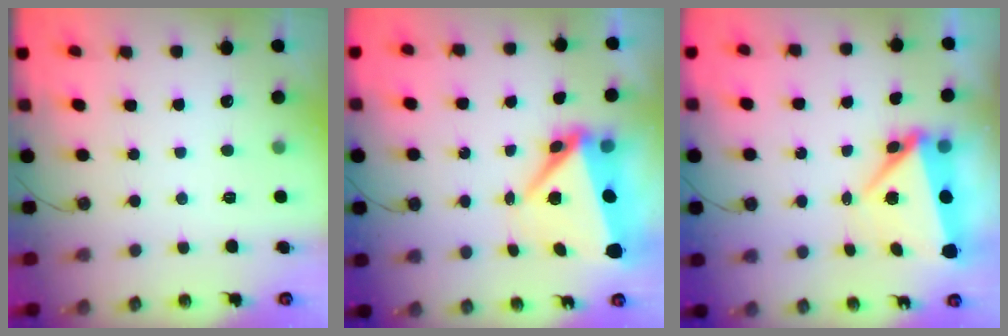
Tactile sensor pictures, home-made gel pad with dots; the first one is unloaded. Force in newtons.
{"total": 8.4, "press": 8.2, "slide": 1.7}
{"total": 9.1, "press": 7.1, "slide": 5.7}